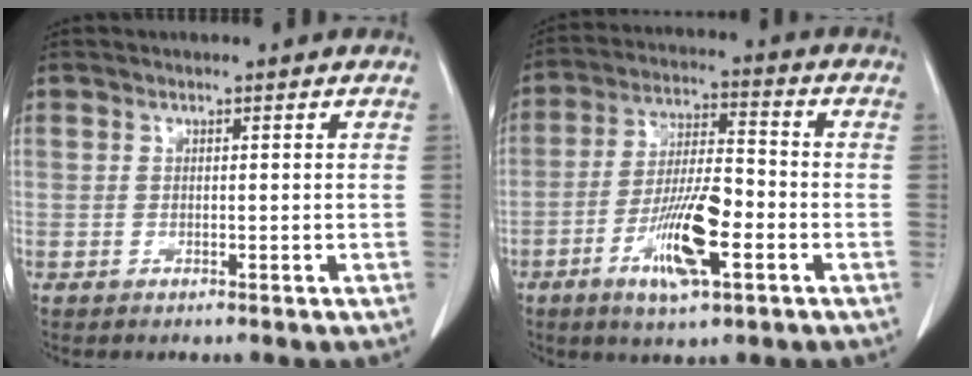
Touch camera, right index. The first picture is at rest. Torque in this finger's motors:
{"motor_torque": [1.64, -0.17, 0.25, 0.20]}